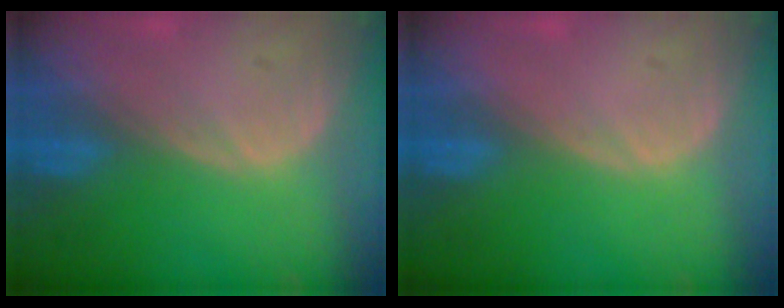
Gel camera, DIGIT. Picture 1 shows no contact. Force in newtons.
{"total": 0.0}